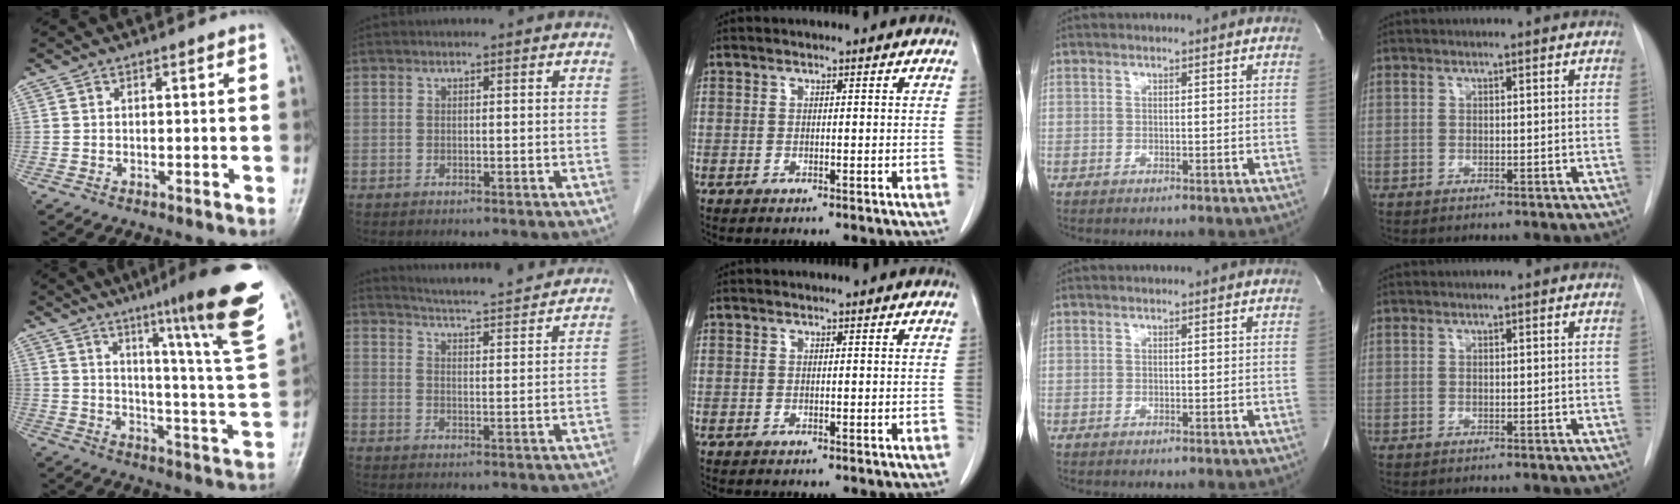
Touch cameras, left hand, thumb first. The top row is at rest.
{"thumb": {"total": 21.4, "force": [13.3, 0.5, 16.7], "torque": [-0.210, -0.072, 0.180]}, "index": {"total": 15.4, "force": [14.6, 0.6, 4.8], "torque": [-0.079, -0.007, 0.189]}}